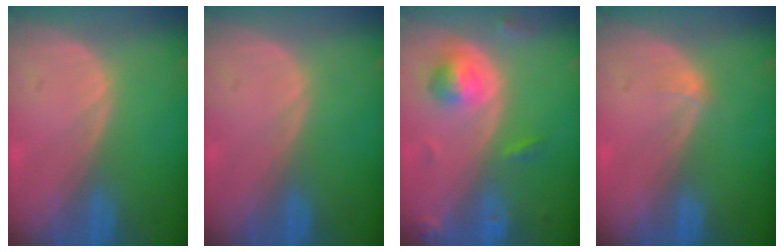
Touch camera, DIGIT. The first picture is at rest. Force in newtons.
{"total": 0.0}
{"total": 5.4, "press": 5.0, "slide": 2.0}
{"total": 0.7, "press": 0.7, "slide": 0.1}